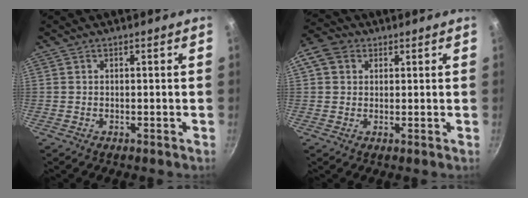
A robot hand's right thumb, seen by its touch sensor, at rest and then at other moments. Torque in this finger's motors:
{"motor_torque": [0.73, 0.83, 0.35, -0.32, 0.07]}